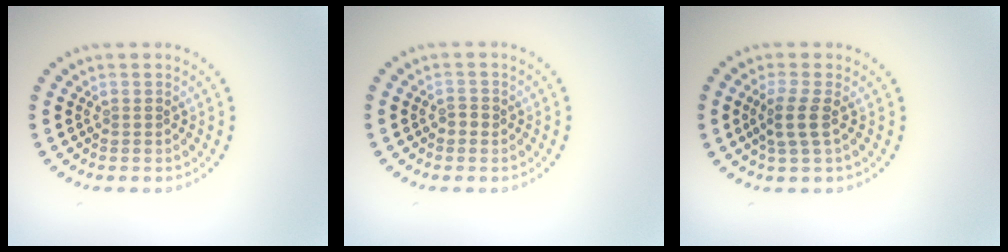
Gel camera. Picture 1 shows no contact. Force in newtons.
{"total": 0.9, "press": 0.9, "slide": 0.3}
{"total": 2.3, "press": 1.9, "slide": 1.3}